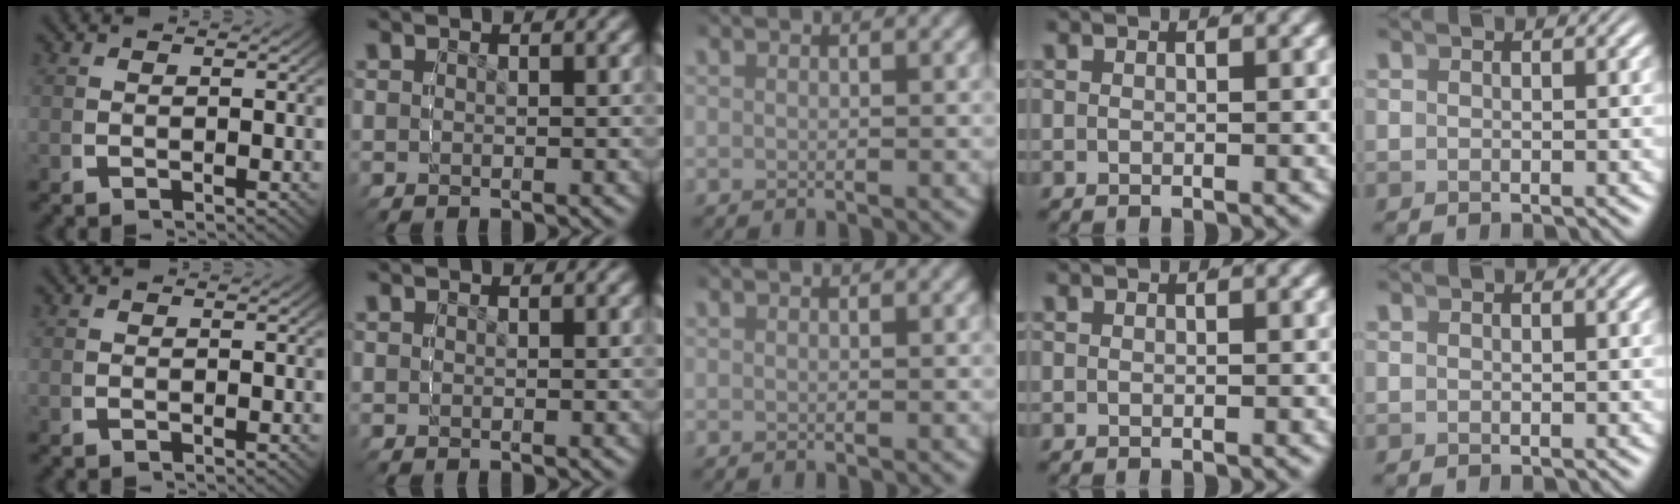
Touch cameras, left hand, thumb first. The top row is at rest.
{}